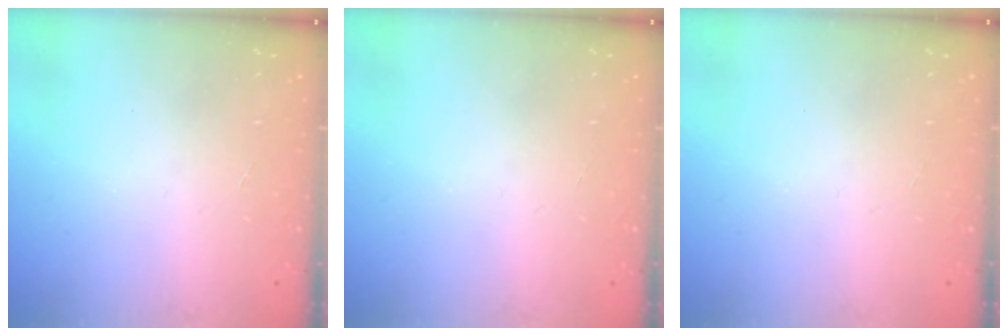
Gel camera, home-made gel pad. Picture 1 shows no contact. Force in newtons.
{"total": 0.0}
{"total": 0.0}